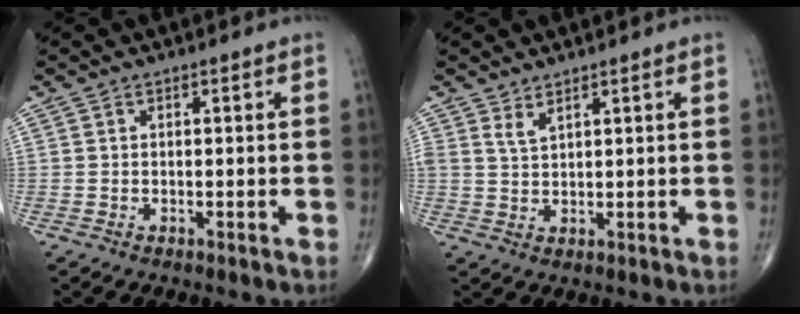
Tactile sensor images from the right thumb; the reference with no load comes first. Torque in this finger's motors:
{"motor_torque": [-0.16, -0.04, 0.42, 0.37, 0.04]}